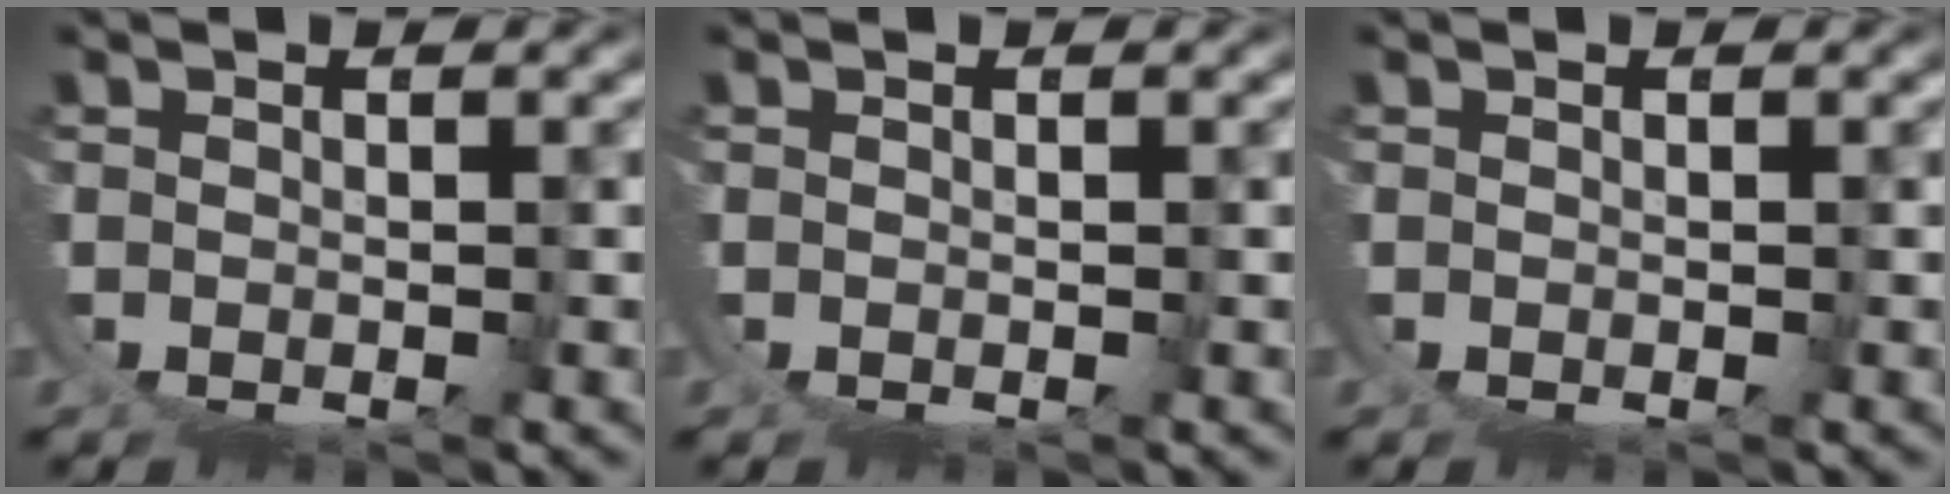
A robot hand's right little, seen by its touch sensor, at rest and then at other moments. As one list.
[{"total": 0.0}, {"total": 0.0}]